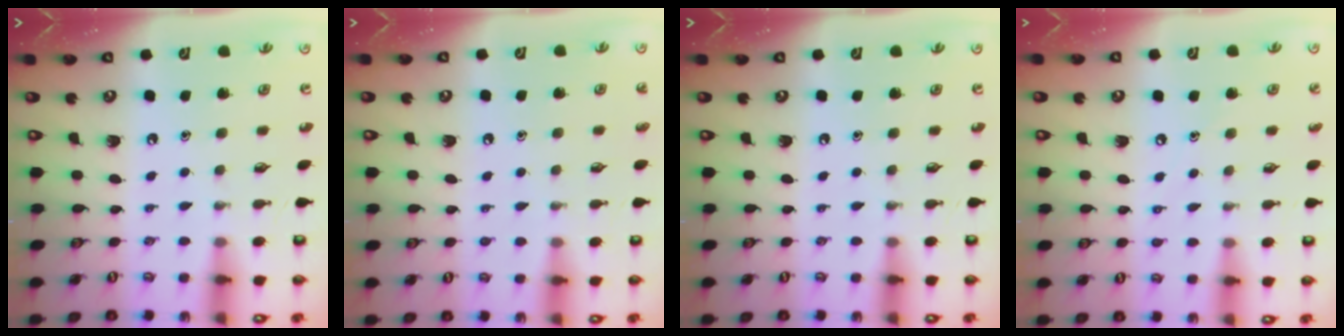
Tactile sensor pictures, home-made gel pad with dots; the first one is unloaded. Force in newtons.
{"total": 1.7, "press": 1.7, "slide": 0.1}
{"total": 0.0}
{"total": 3.8, "press": 3.8, "slide": 0.5}